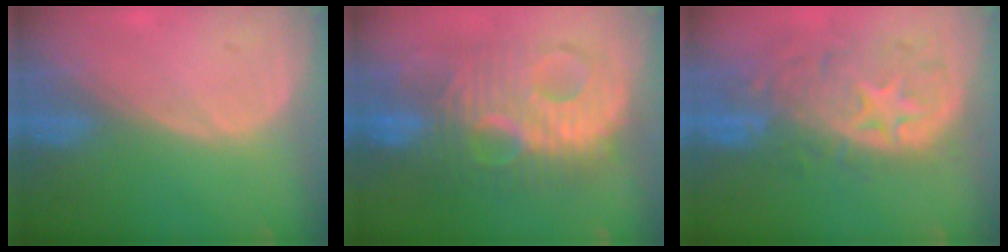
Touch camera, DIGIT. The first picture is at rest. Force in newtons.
{"total": 11.4, "press": 11.4, "slide": 0.7}
{"total": 11.2, "press": 9.8, "slide": 5.3}